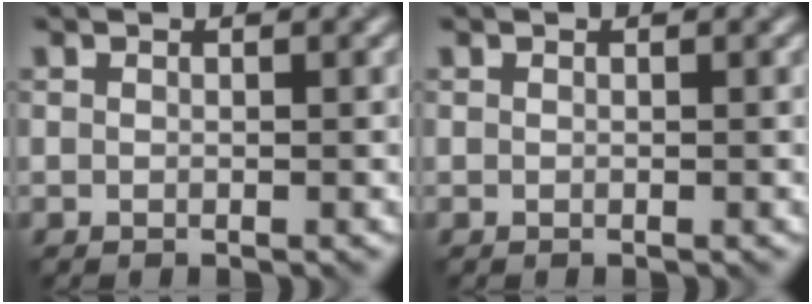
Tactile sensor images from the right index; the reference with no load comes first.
{"total": 0.0}